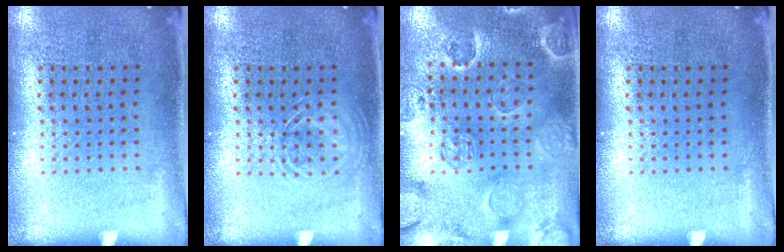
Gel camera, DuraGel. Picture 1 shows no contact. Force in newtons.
{"total": 1.7, "press": 1.7, "slide": 0.3}
{"total": 2.5, "press": 2.2, "slide": 1.1}
{"total": 0.0}